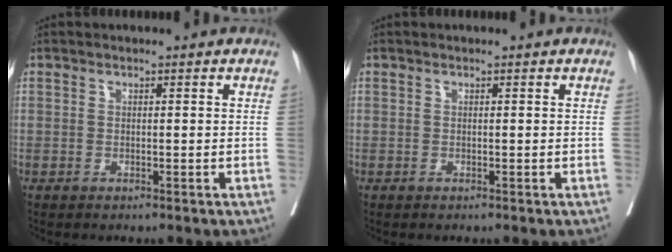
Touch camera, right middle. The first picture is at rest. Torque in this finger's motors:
{"motor_torque": [-0.22, -0.65, 0.04, 0.00]}